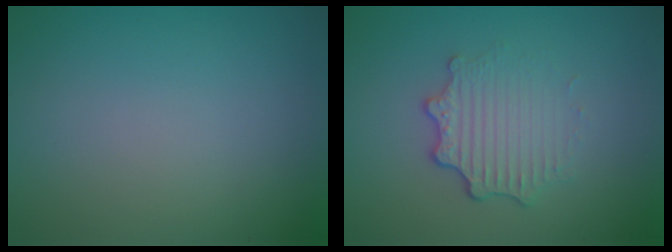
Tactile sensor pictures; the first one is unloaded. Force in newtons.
{"total": 3.4, "press": 2.6, "slide": 2.2}